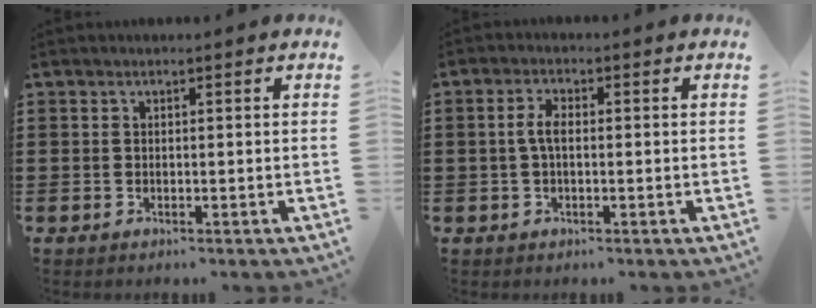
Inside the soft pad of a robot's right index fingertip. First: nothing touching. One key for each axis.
{"total": 3.3, "fx": -0.1, "fy": 1.4, "fz": 3.0, "tx": -0.072, "ty": -0.001, "tz": -0.008}